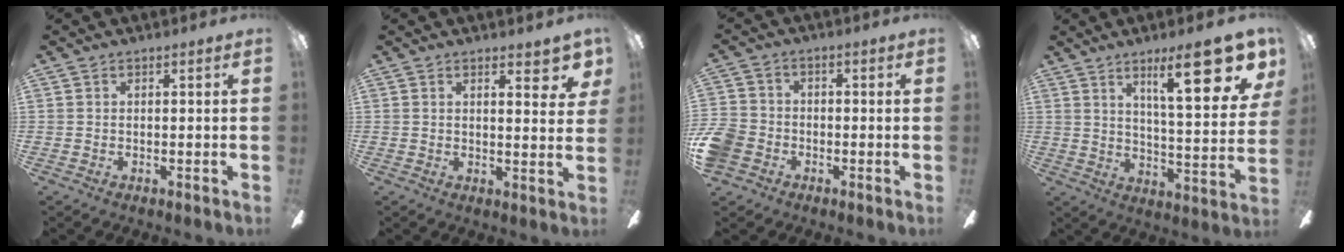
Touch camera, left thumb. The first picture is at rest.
{"total": 5.1, "force": [3.0, 1.4, 3.9], "torque": [-0.041, -0.020, 0.045]}
{"total": 7.3, "force": [-3.1, 5.9, 3.0], "torque": [-0.081, 0.029, -0.059]}
{"total": 19.1, "force": [10.1, 5.3, 15.4], "torque": [-0.210, -0.052, 0.143]}